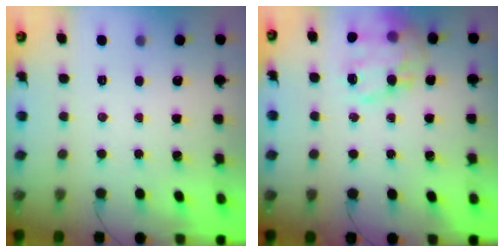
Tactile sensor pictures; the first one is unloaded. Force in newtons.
{"total": 20.2, "press": 20.0, "slide": 2.6}